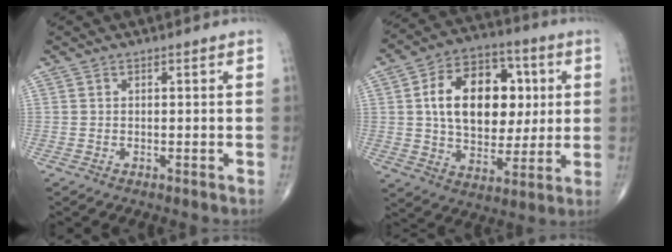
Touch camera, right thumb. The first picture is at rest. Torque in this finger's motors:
{"motor_torque": [-0.10, 0.95, 0.94, 0.58, 0.24]}